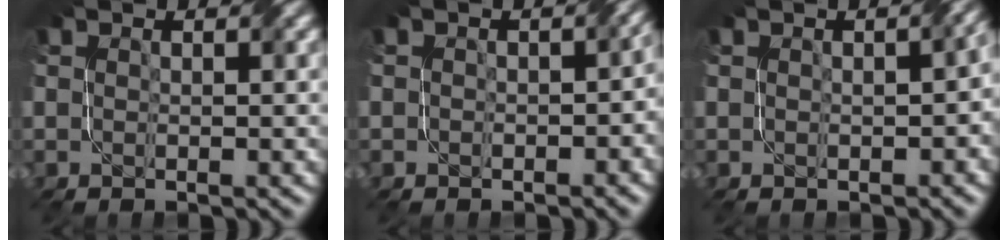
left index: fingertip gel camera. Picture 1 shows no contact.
{"total": 3.2, "force": [-0.3, 2.2, 2.3], "torque": [-0.010, -0.004, -0.002]}
{"total": 3.2, "force": [0.0, 1.6, 2.8], "torque": [-0.023, 0.002, 0.011]}